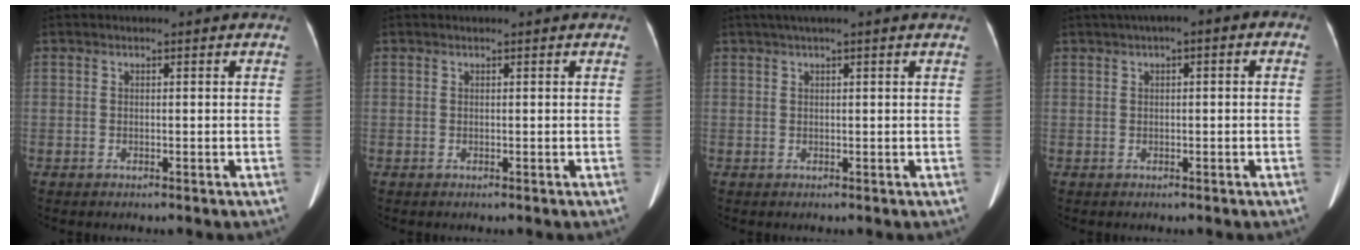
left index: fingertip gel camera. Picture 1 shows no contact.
{"total": 0.6, "force": [0.6, 0.0, 0.2], "torque": [-0.003, 0.009, 0.011]}
{"total": 3.7, "force": [2.8, -0.5, 2.3], "torque": [-0.033, 0.031, 0.047]}
{"total": 3.8, "force": [1.2, 1.2, 3.5], "torque": [-0.055, 0.023, 0.010]}